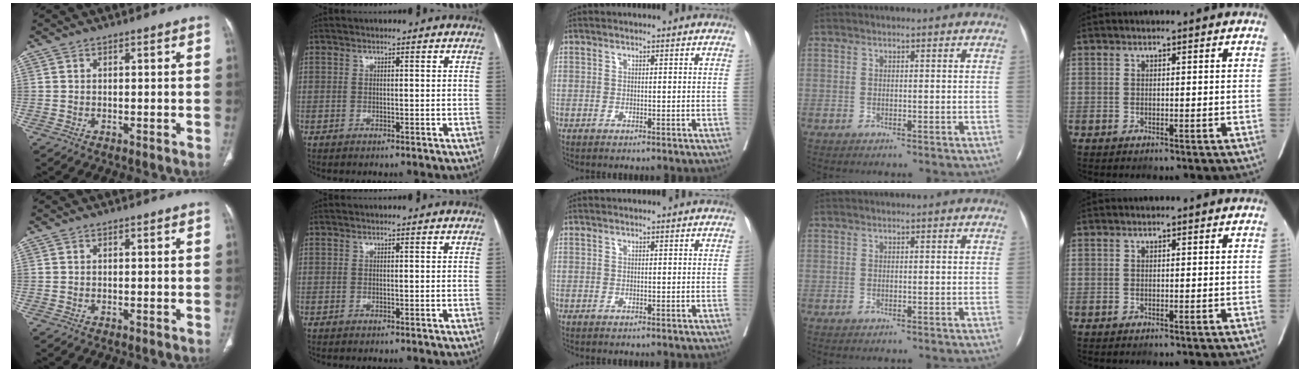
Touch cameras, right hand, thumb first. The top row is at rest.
{}